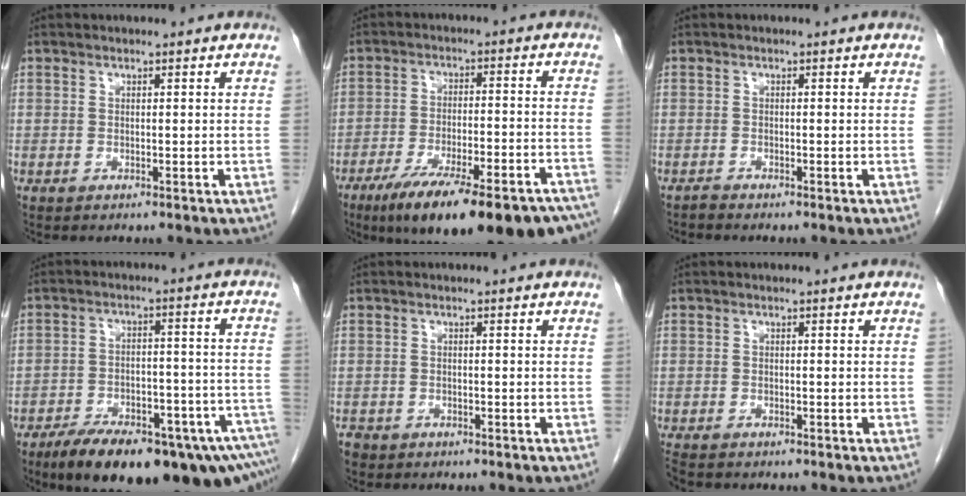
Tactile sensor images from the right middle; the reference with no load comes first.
{"total": 24.6, "force": [-18.9, 5.1, 14.9], "torque": [-0.171, -0.013, -0.266]}
{"total": 0.7, "force": [-0.7, 0.0, -0.1], "torque": [-0.001, -0.003, -0.015]}
{"total": 21.5, "force": [-15.8, 5.6, 13.6], "torque": [-0.139, 0.018, -0.219]}
{"total": 2.5, "force": [-1.9, 1.6, 0.4], "torque": [-0.010, 0.001, -0.033]}
{"total": 2.1, "force": [-1.8, 0.6, 0.9], "torque": [-0.019, -0.006, -0.024]}